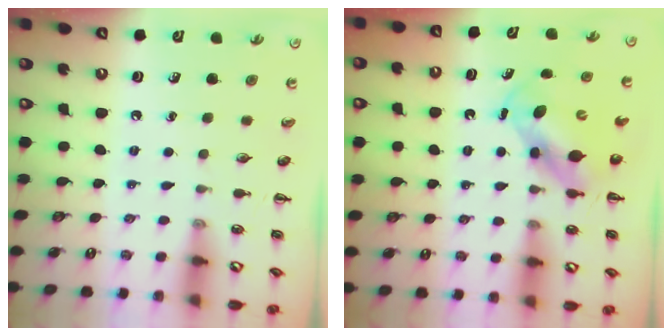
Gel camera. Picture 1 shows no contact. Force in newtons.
{"total": 6.3, "press": 6.2, "slide": 1.1}